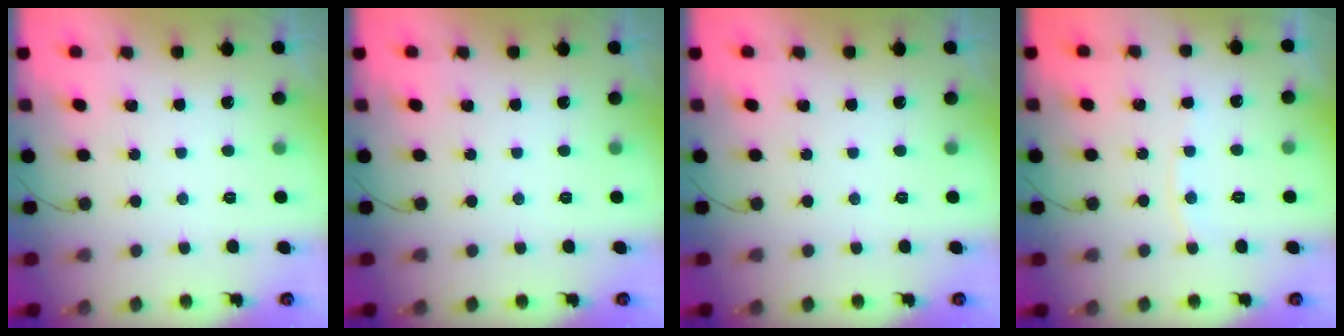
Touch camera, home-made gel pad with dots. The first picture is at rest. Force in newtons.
{"total": 0.0}
{"total": 0.0}
{"total": 3.1, "press": 3.1, "slide": 0.5}